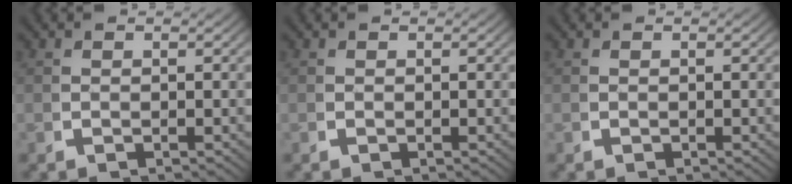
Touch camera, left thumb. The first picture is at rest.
{"total": 0.0}
{"total": 0.0}